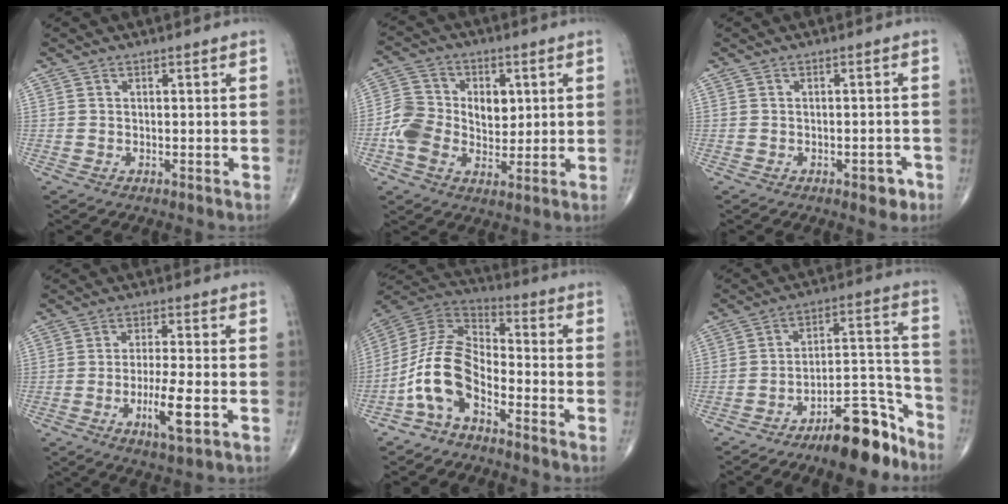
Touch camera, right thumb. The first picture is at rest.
{"total": 10.8, "force": [0.1, 8.1, 7.1], "torque": [-0.096, 0.009, -0.002]}
{"total": 3.2, "force": [-1.7, 1.5, 2.2], "torque": [-0.014, 0.013, -0.018]}
{"total": 7.8, "force": [-2.5, 1.5, 7.2], "torque": [-0.132, 0.001, -0.043]}
{"total": 11.3, "force": [-5.7, 5.5, 8.1], "torque": [-0.161, 0.067, -0.123]}
{"total": 14.4, "force": [-10.6, 4.5, 8.7], "torque": [-0.095, 0.107, -0.171]}